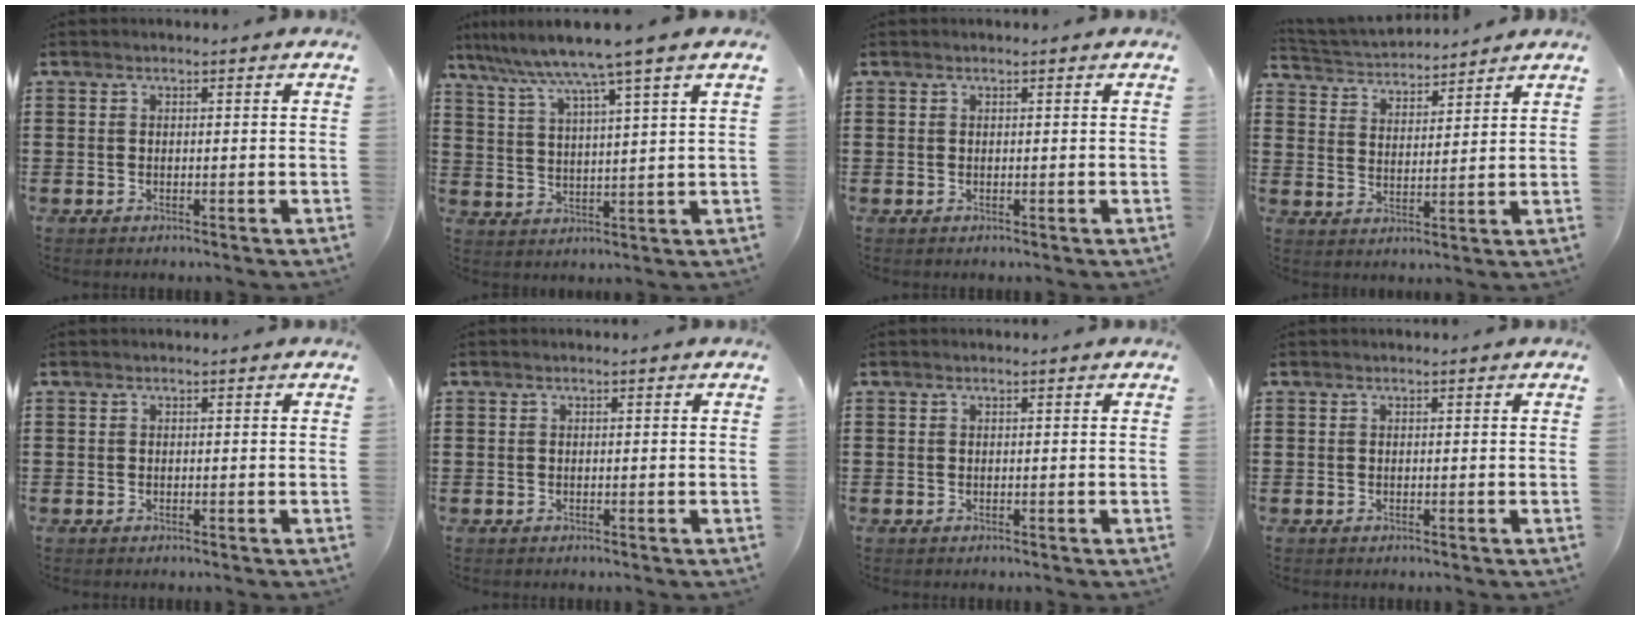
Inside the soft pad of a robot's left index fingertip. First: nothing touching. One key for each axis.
{"total": 6.8, "fx": 5.4, "fy": -1.1, "fz": 3.9, "tx": -0.096, "ty": -0.034, "tz": 0.086}
{"total": 0.0}
{"total": 3.6, "fx": 3.5, "fy": 0.5, "fz": -0.2, "tx": -0.016, "ty": -0.020, "tz": 0.060}
{"total": 0.0}
{"total": 0.0}
{"total": 0.0}
{"total": 0.0}